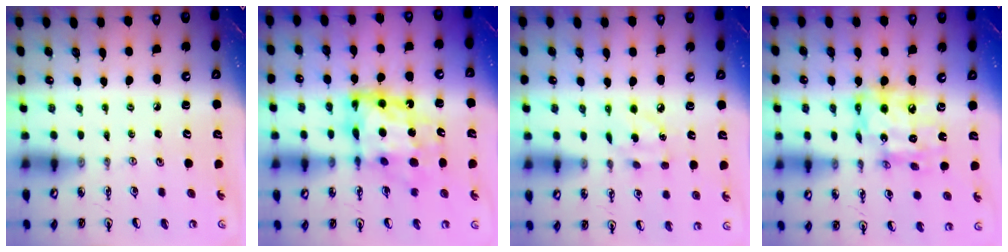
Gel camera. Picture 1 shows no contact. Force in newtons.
{"total": 12.6, "press": 12.6, "slide": 1.1}
{"total": 5.0, "press": 5.0, "slide": 0.2}
{"total": 14.0, "press": 13.9, "slide": 1.6}